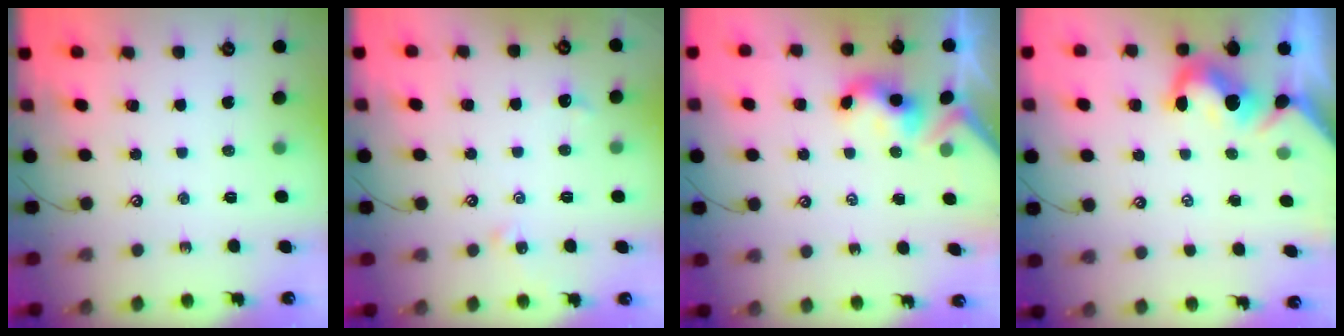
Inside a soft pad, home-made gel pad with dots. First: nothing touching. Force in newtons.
{"total": 2.0, "press": 1.9, "slide": 0.5}
{"total": 3.5, "press": 3.4, "slide": 0.4}
{"total": 2.3, "press": 2.2, "slide": 0.6}